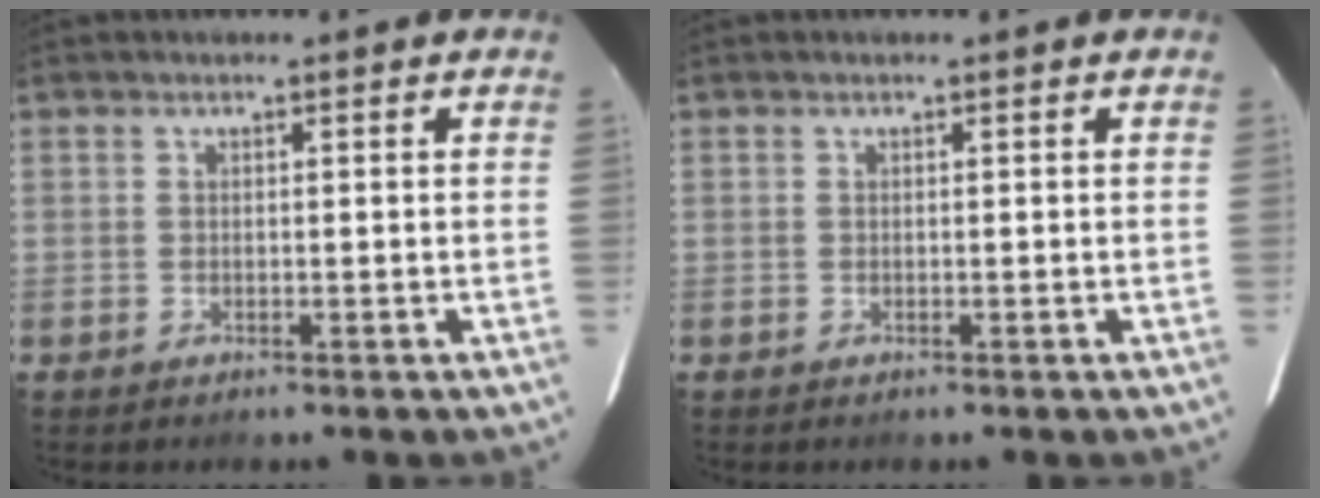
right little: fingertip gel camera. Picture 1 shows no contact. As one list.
[{"total": 0.0}]